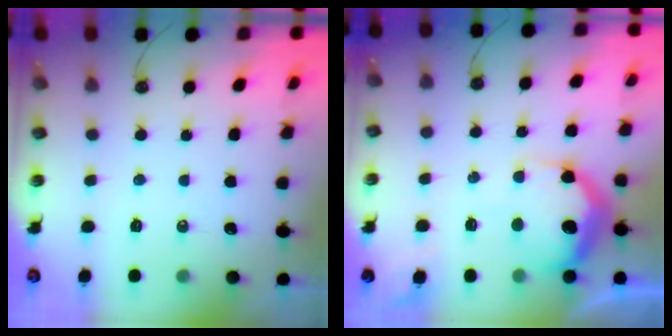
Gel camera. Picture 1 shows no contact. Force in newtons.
{"total": 20.4, "press": 20.3, "slide": 1.8}